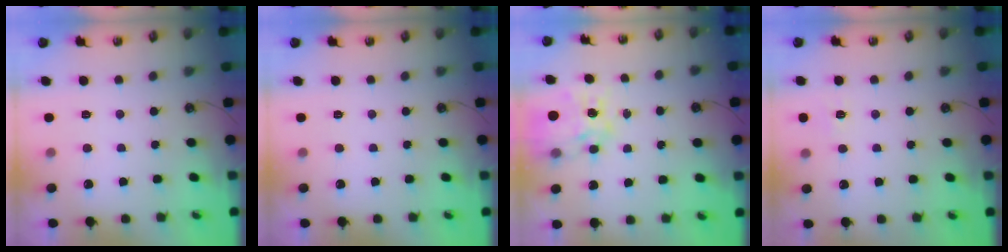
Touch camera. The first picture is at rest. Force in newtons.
{"total": 0.0}
{"total": 14.3, "press": 14.2, "slide": 1.4}
{"total": 5.8, "press": 5.8, "slide": 0.6}